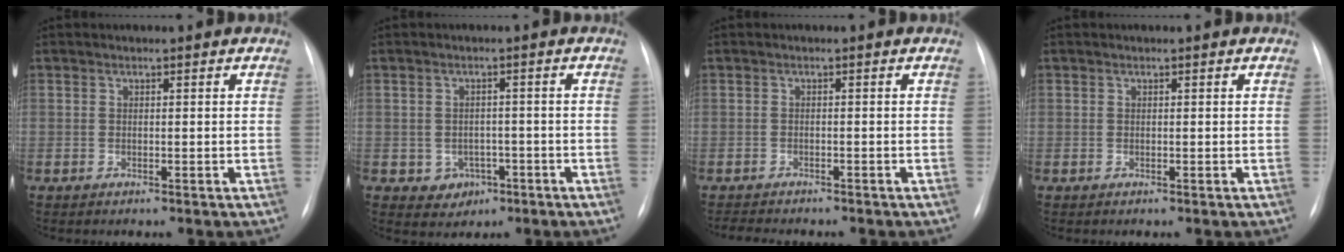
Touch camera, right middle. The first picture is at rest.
{"total": 3.7, "force": [-1.5, 3.2, 1.1], "torque": [-0.011, 0.008, -0.010]}
{"total": 3.3, "force": [-3.1, 0.3, 1.1], "torque": [-0.016, -0.009, -0.046]}
{"total": 0.0}